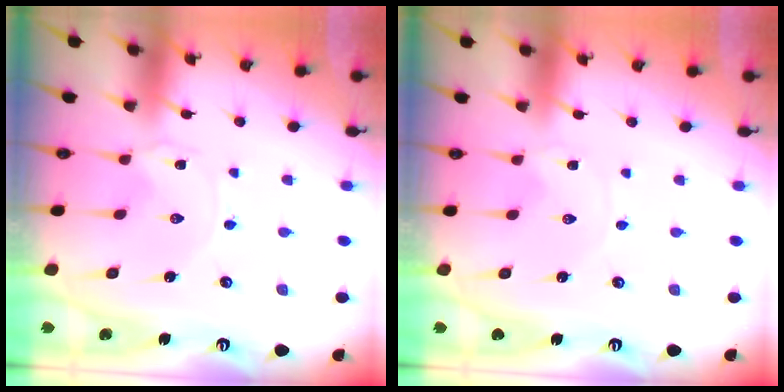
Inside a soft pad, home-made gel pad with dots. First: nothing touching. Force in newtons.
{"total": 0.8, "press": 0.8, "slide": 0.1}